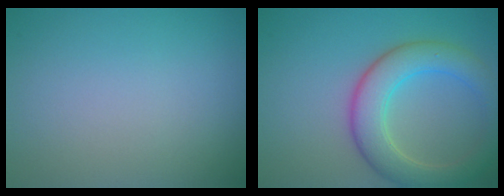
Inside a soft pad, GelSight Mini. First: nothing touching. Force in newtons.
{"total": 5.8, "press": 5.7, "slide": 0.3}